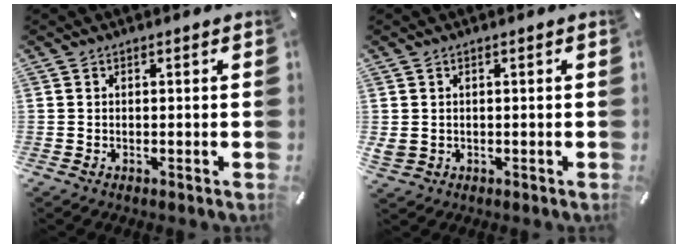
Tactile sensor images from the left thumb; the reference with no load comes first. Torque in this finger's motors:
{"motor_torque": [0.44, 1.12, 0.04, 0.06, 0.05]}